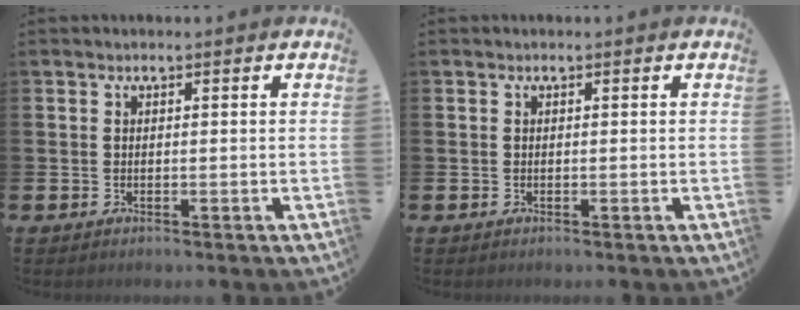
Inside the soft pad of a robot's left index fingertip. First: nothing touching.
{"total": 0.0}